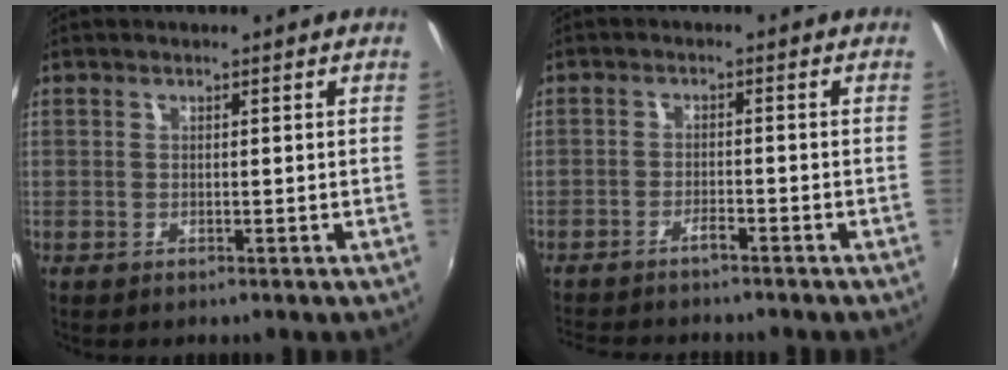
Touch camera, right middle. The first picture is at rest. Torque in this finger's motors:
{"motor_torque": [1.07, -1.07, 0.08, 0.04]}